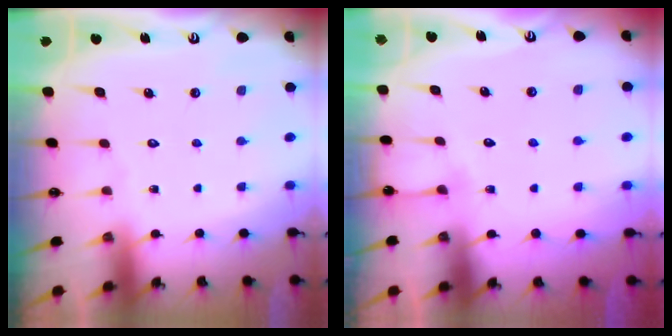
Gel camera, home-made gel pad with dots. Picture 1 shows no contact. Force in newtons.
{"total": 5.1, "press": 5.1, "slide": 0.5}